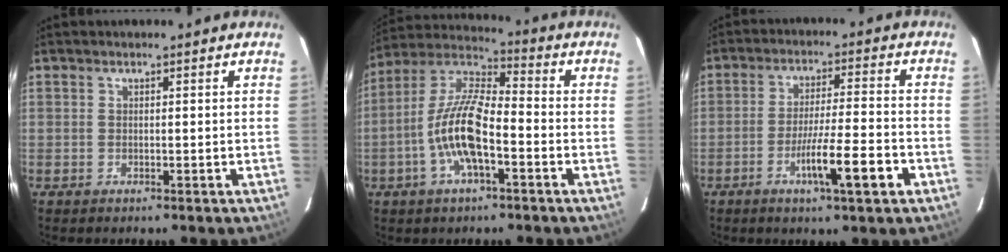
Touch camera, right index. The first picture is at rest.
{"total": 12.4, "force": [-3.5, 3.4, 11.4], "torque": [-0.239, 0.015, -0.066]}
{"total": 9.3, "force": [-4.2, 0.0, 8.4], "torque": [-0.140, -0.007, -0.068]}